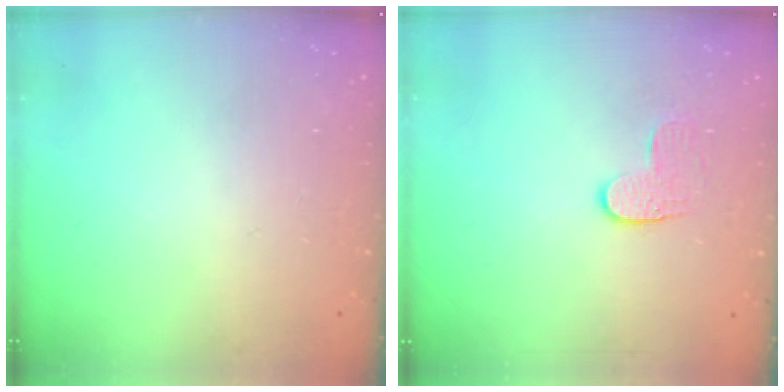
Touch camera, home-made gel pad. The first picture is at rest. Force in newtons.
{"total": 3.6, "press": 3.6, "slide": 0.3}